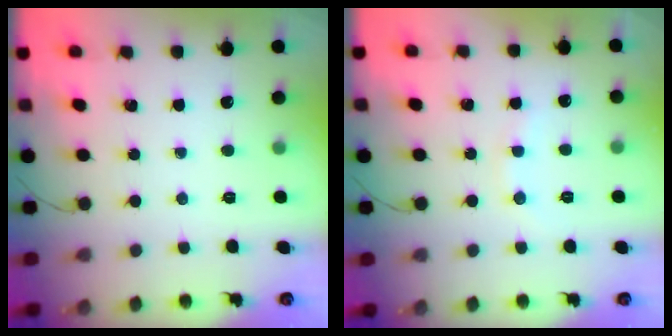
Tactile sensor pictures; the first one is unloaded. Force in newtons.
{"total": 5.2, "press": 5.1, "slide": 0.9}